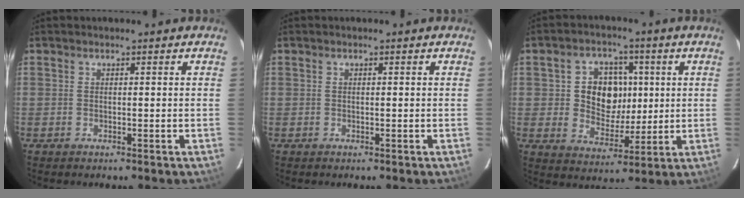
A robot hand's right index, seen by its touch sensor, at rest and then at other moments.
{"total": 0.0}
{"total": 9.9, "force": [1.2, 8.3, 5.4], "torque": [-0.107, 0.011, 0.027]}